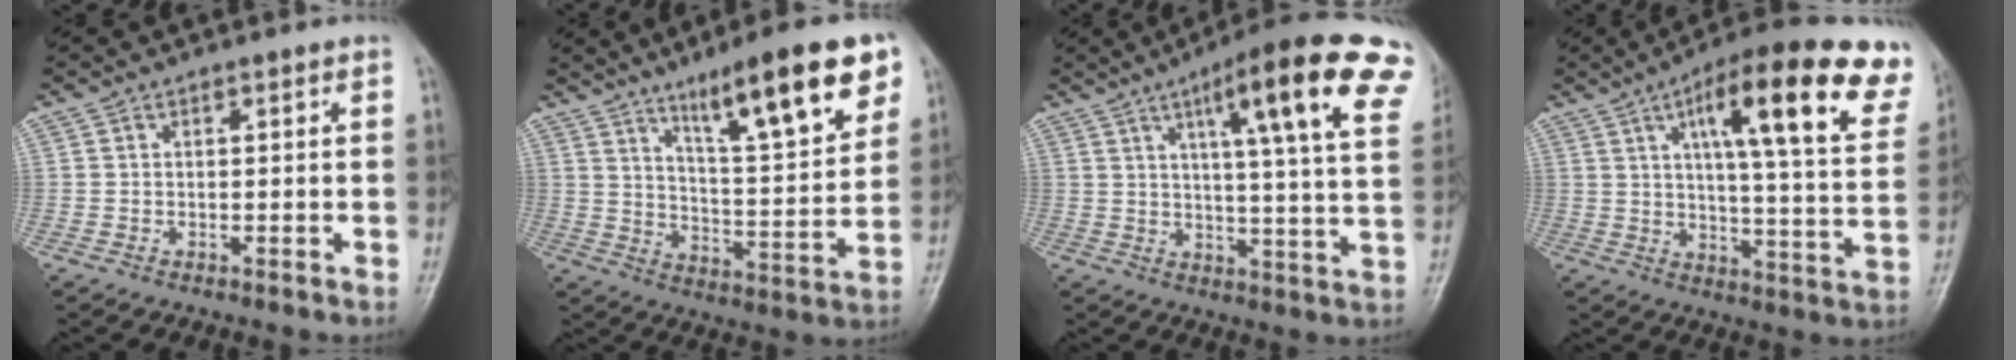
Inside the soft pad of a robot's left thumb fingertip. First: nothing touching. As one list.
[{"total": 18.7, "force": [10.8, 3.9, 14.7], "torque": [-0.196, -0.046, 0.172]}, {"total": 21.8, "force": [10.6, 3.4, 18.7], "torque": [-0.243, -0.022, 0.129]}, {"total": 24.2, "force": [11.8, 6.3, 20.2], "torque": [-0.253, -0.019, 0.163]}]